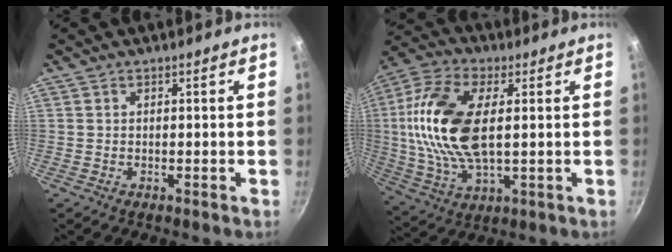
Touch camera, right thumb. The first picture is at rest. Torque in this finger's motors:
{"motor_torque": [2.15, 2.03, 1.98, -0.60, 0.68]}